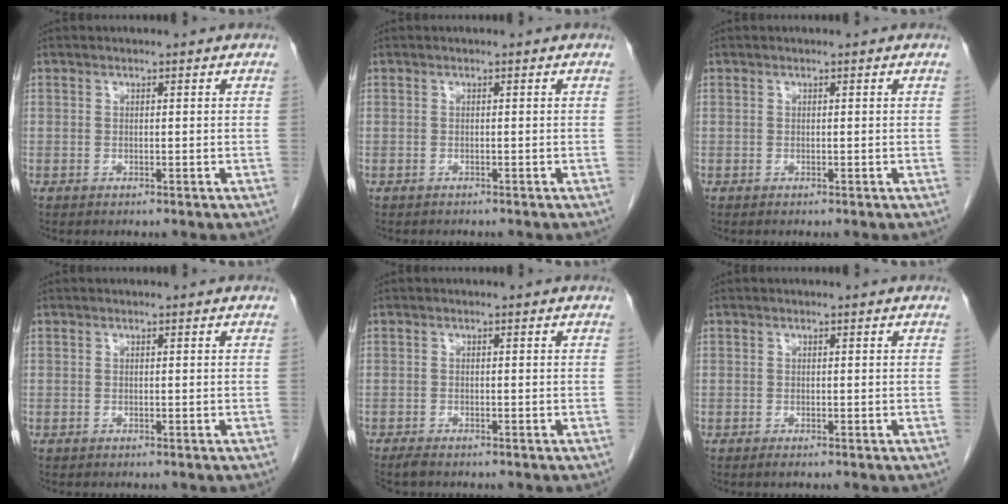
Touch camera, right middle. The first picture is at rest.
{"total": 1.0, "force": [-0.8, 0.3, 0.3], "torque": [-0.013, -0.001, -0.010]}
{"total": 0.0}
{"total": 0.0}
{"total": 1.9, "force": [-1.6, 0.3, 0.9], "torque": [-0.020, -0.006, -0.026]}
{"total": 0.5, "force": [-0.4, 0.1, 0.3], "torque": [-0.005, -0.001, -0.005]}